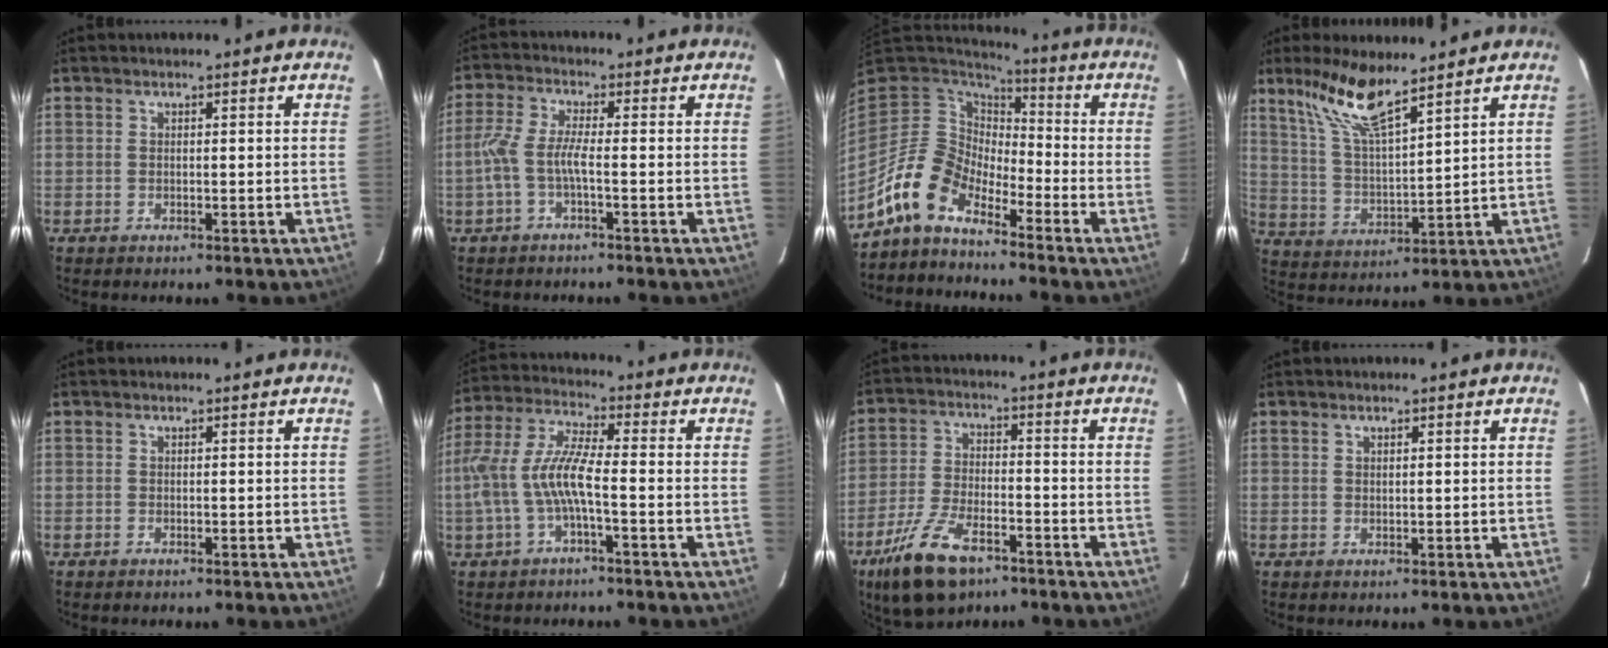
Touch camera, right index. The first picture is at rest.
{"total": 4.6, "force": [-1.7, 0.3, 4.2], "torque": [-0.102, 0.004, -0.034]}
{"total": 11.4, "force": [-8.7, 5.0, 5.4], "torque": [-0.103, 0.011, -0.182]}
{"total": 11.3, "force": [8.5, 1.7, 7.3], "torque": [-0.141, 0.007, 0.172]}
{"total": 0.0}
{"total": 9.9, "force": [-2.5, 1.9, 9.4], "torque": [-0.208, 0.005, -0.044]}
{"total": 13.0, "force": [-8.3, 5.5, 8.4], "torque": [-0.188, -0.019, -0.154]}
{"total": 0.7, "force": [0.5, 0.3, 0.4], "torque": [-0.007, 0.002, 0.009]}